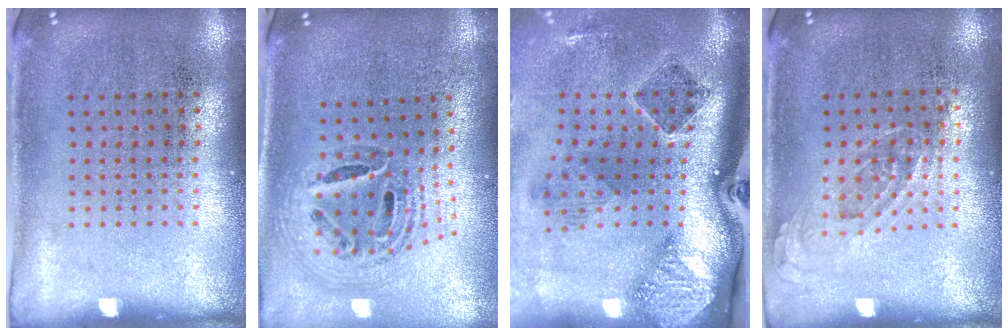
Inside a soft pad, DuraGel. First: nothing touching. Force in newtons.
{"total": 1.5, "press": 1.3, "slide": 0.8}
{"total": 3.0, "press": 1.9, "slide": 2.3}
{"total": 0.8, "press": 0.8, "slide": 0.3}